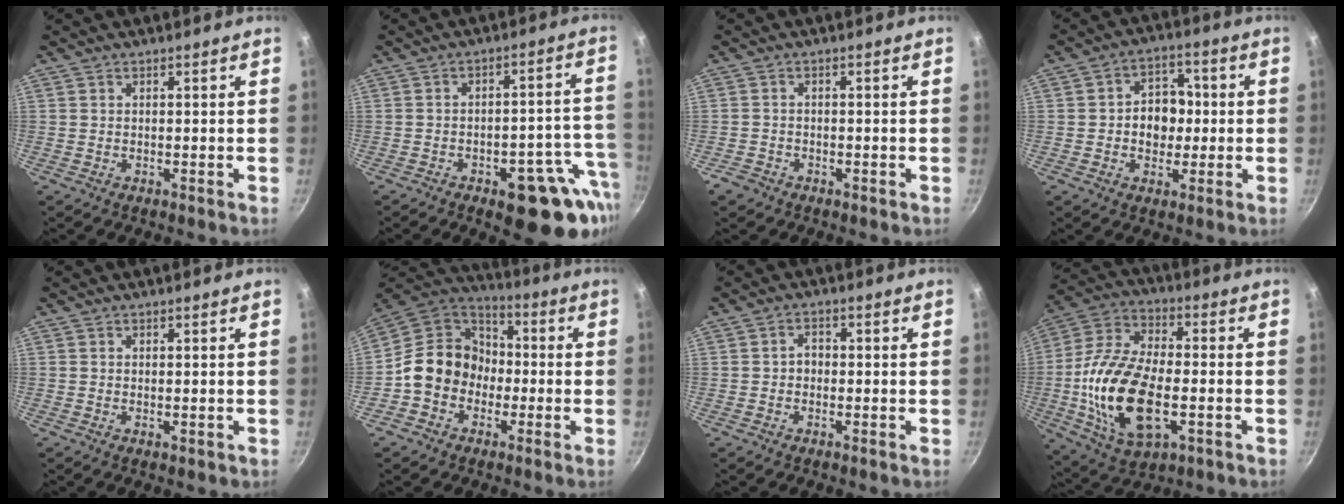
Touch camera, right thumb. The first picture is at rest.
{"total": 16.0, "force": [-7.6, 6.9, 12.2], "torque": [-0.089, 0.043, -0.093]}
{"total": 2.5, "force": [-1.6, 1.8, 0.7], "torque": [-0.013, 0.016, -0.026]}
{"total": 8.5, "force": [-0.2, 6.8, 5.1], "torque": [-0.029, 0.011, -0.009]}
{"total": 0.6, "force": [0.0, 0.2, 0.6], "torque": [-0.006, -0.003, -0.001]}
{"total": 13.5, "force": [-2.6, 11.7, 6.3], "torque": [-0.060, 0.047, -0.063]}
{"total": 3.0, "force": [-0.2, 2.3, 1.8], "torque": [-0.012, 0.013, -0.006]}
{"total": 21.2, "force": [-3.7, 11.0, 17.7], "torque": [-0.346, 0.018, -0.071]}